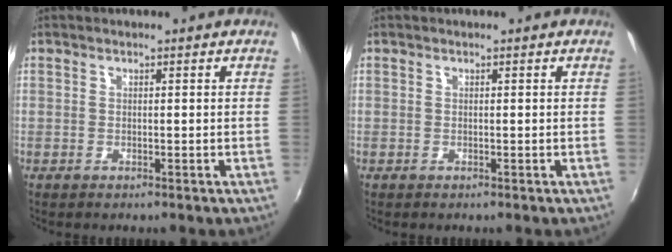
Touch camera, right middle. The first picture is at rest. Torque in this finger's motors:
{"motor_torque": [-0.06, -0.06, 0.00, 0.01]}